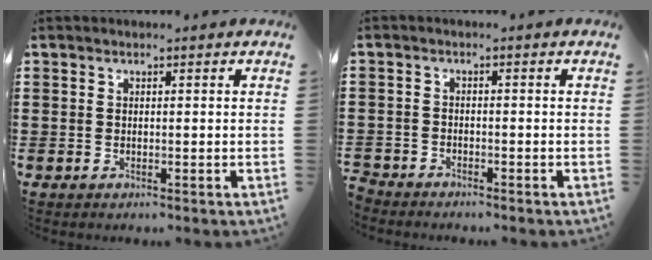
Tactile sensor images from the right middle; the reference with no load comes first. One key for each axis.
{"total": 2.2, "fx": -2.2, "fy": 0.3, "fz": -0.2, "tx": -0.009, "ty": -0.002, "tz": -0.051}